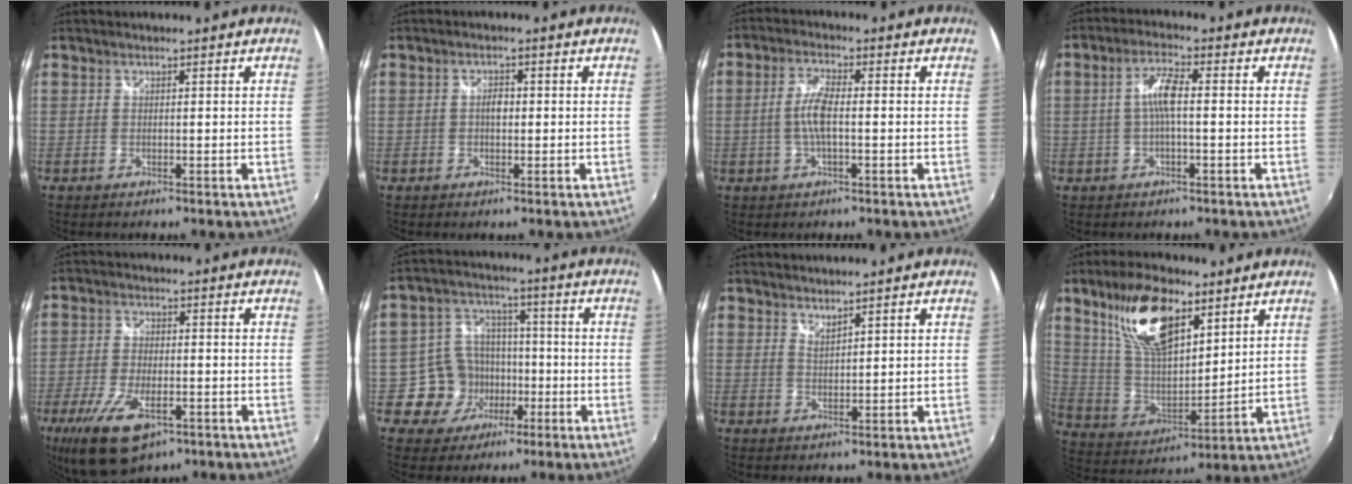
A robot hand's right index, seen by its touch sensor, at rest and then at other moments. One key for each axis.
{"total": 1.8, "fx": -0.1, "fy": 1.1, "fz": 1.5, "tx": -0.026, "ty": 0.005, "tz": -0.004}
{"total": 5.6, "fx": -0.6, "fy": 1.4, "fz": 5.3, "tx": -0.108, "ty": 0.004, "tz": -0.012}
{"total": 5.0, "fx": -0.3, "fy": 0.9, "fz": 4.9, "tx": -0.097, "ty": 0.009, "tz": -0.005}
{"total": 13.3, "fx": -7.1, "fy": 5.9, "fz": 9.6, "tx": -0.215, "ty": -0.040, "tz": -0.122}
{"total": 10.0, "fx": -3.6, "fy": 9.0, "fz": 2.1, "tx": -0.065, "ty": 0.026, "tz": -0.050}
{"total": 1.9, "fx": 1.8, "fy": 0.2, "fz": 0.5, "tx": -0.007, "ty": 0.001, "tz": 0.032}
{"total": 17.4, "fx": 9.9, "fy": 7.6, "fz": 12.1, "tx": -0.236, "ty": 0.017, "tz": 0.197}